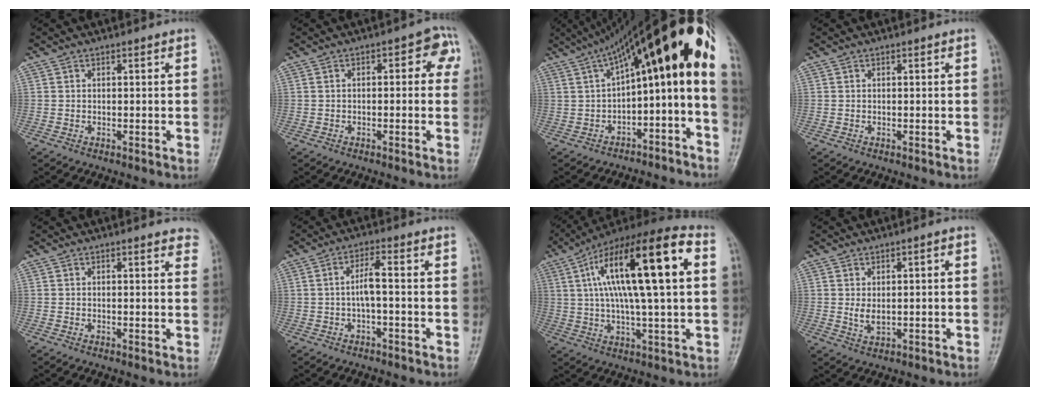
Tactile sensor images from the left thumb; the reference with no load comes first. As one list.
[{"total": 4.9, "force": [0.6, 2.7, 4.1], "torque": [-0.022, 0.026, -0.003]}, {"total": 20.8, "force": [-0.6, 6.9, 19.6], "torque": [-0.256, 0.102, 0.000]}, {"total": 0.0}, {"total": 4.1, "force": [3.4, 1.3, 1.9], "torque": [-0.001, -0.009, 0.025]}, {"total": 3.5, "force": [-0.6, 0.6, 3.4], "torque": [-0.068, 0.021, -0.010]}, {"total": 23.8, "force": [5.4, 6.3, 22.3], "torque": [-0.381, 0.029, 0.082]}, {"total": 3.7, "force": [0.1, 1.8, 3.2], "torque": [-0.051, 0.003, 0.006]}]